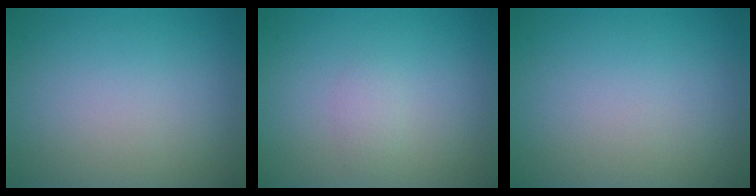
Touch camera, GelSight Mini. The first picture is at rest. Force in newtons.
{"total": 1.1, "press": 1.1, "slide": 0.0}
{"total": 0.0}